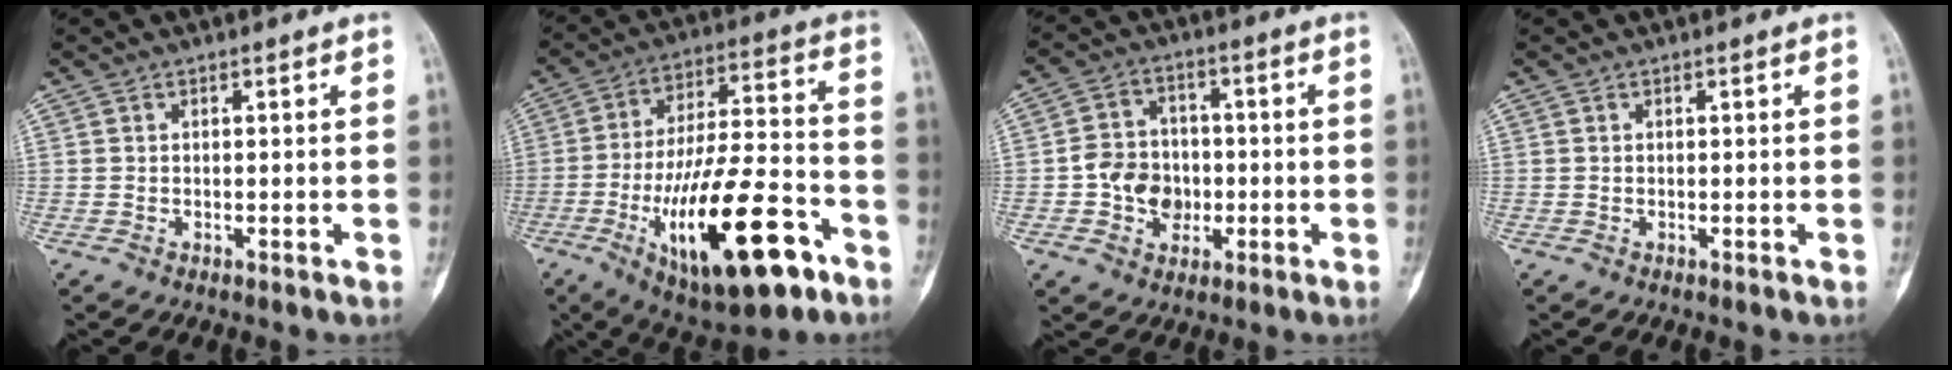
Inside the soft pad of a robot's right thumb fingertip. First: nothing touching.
{"total": 24.4, "force": [-10.5, 8.8, 20.2], "torque": [-0.341, 0.046, -0.158]}
{"total": 8.8, "force": [-1.5, 7.4, 4.5], "torque": [-0.039, 0.021, -0.029]}
{"total": 0.0}